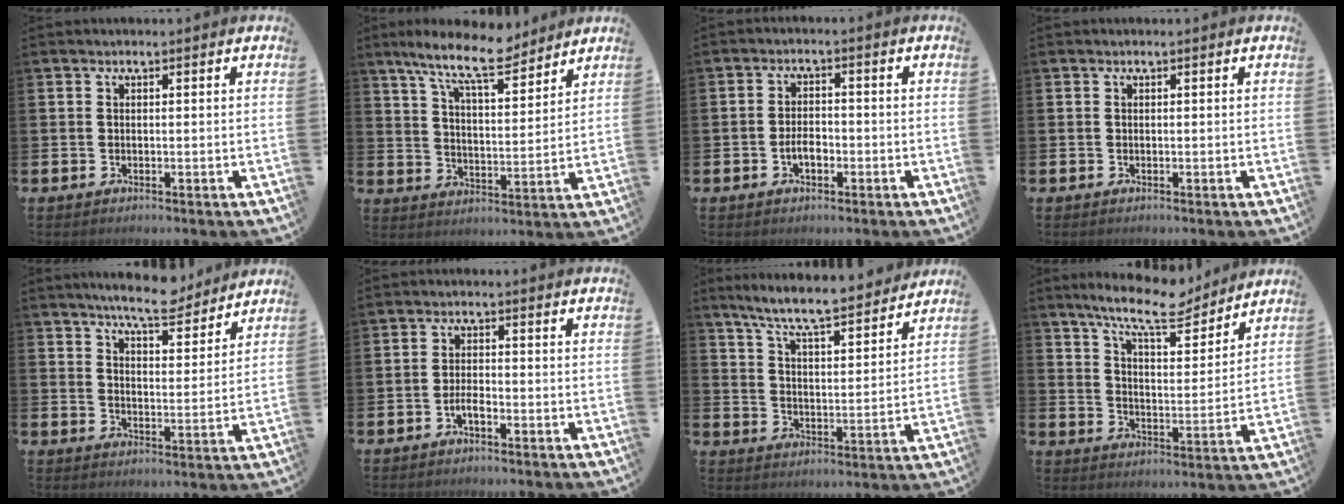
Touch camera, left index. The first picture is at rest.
{"total": 10.6, "force": [9.1, 2.3, 4.9], "torque": [-0.113, -0.039, 0.161]}
{"total": 2.7, "force": [-0.9, 1.5, 2.1], "torque": [-0.030, 0.002, -0.020]}
{"total": 0.0}
{"total": 7.4, "force": [7.1, 0.8, 1.8], "torque": [-0.047, -0.039, 0.126]}
{"total": 1.9, "force": [-1.1, 0.6, 1.4], "torque": [-0.027, 0.003, -0.021]}
{"total": 8.0, "force": [7.5, 0.5, 2.7], "torque": [-0.077, -0.052, 0.129]}
{"total": 10.3, "force": [9.1, 2.0, 4.3], "torque": [-0.104, -0.045, 0.161]}